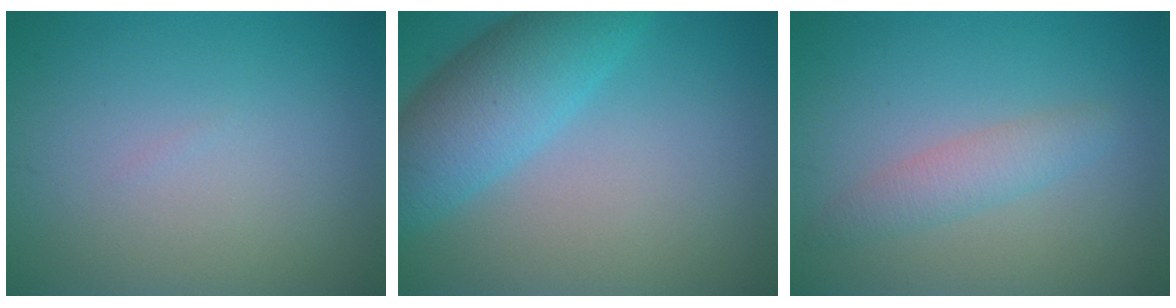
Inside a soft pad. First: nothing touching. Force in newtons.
{"total": 6.5, "press": 6.5, "slide": 0.2}
{"total": 2.2, "press": 2.2, "slide": 0.1}